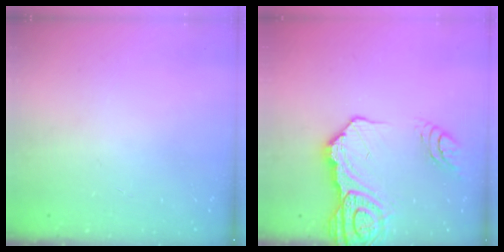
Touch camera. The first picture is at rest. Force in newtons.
{"total": 18.6, "press": 18.4, "slide": 2.0}